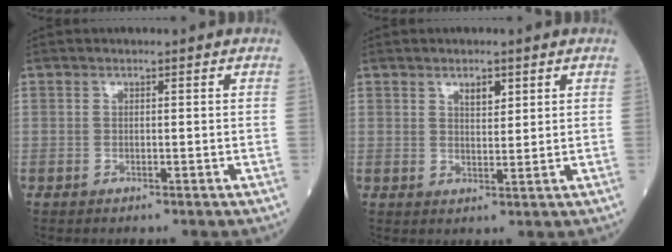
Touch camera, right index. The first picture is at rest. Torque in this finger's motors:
{"motor_torque": [-0.01, 0.01, -0.02, 0.00]}